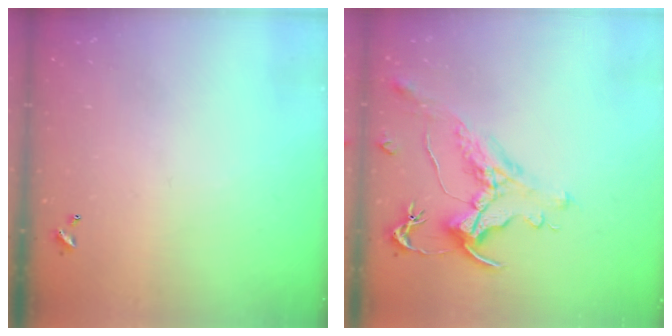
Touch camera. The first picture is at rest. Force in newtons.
{"total": 1.7, "press": 1.1, "slide": 1.3}